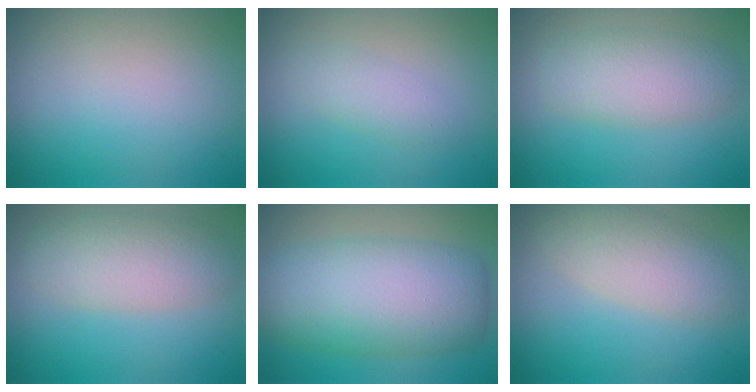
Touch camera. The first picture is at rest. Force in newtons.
{"total": 2.0, "press": 2.0, "slide": 0.2}
{"total": 4.4, "press": 4.4, "slide": 0.1}
{"total": 4.7, "press": 4.7, "slide": 0.1}
{"total": 9.4, "press": 9.4, "slide": 0.5}
{"total": 4.3, "press": 4.3, "slide": 0.4}